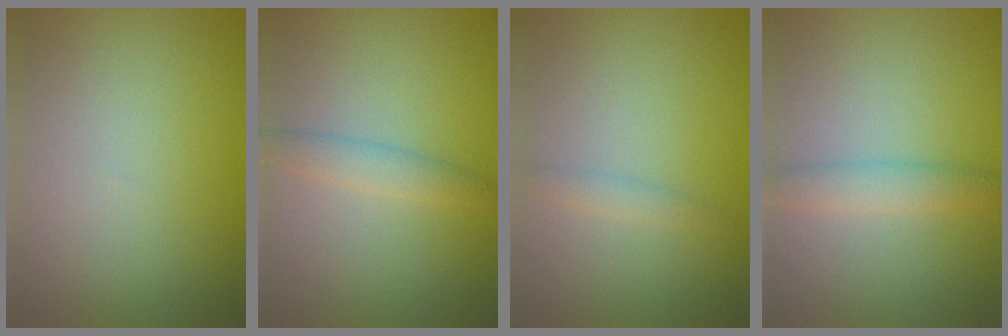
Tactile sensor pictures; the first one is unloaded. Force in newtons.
{"total": 1.9, "press": 1.9, "slide": 0.1}
{"total": 1.0, "press": 1.0, "slide": 0.0}
{"total": 2.3, "press": 2.3, "slide": 0.2}